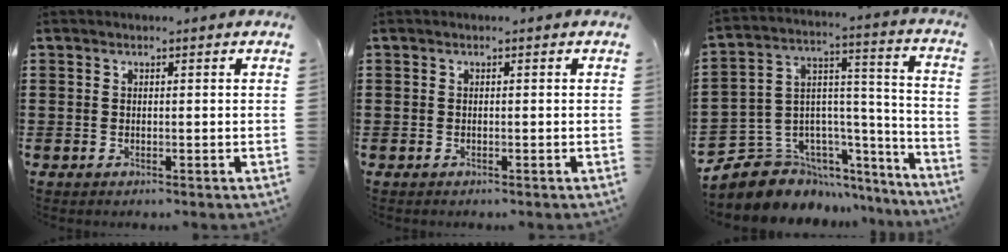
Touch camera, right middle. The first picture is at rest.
{"total": 0.0}
{"total": 7.6, "force": [-5.7, 5.1, 0.0], "torque": [-0.025, -0.005, -0.105]}